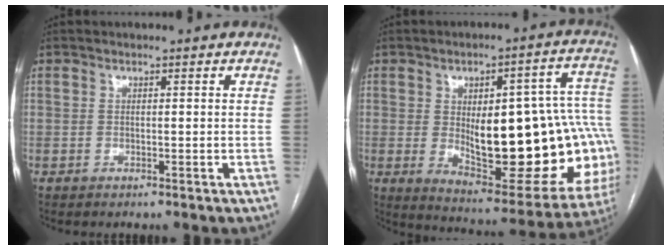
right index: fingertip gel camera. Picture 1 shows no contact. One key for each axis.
{"total": 26.1, "fx": -1.8, "fy": 8.9, "fz": 24.4, "tx": -0.251, "ty": 0.022, "tz": 0.005}